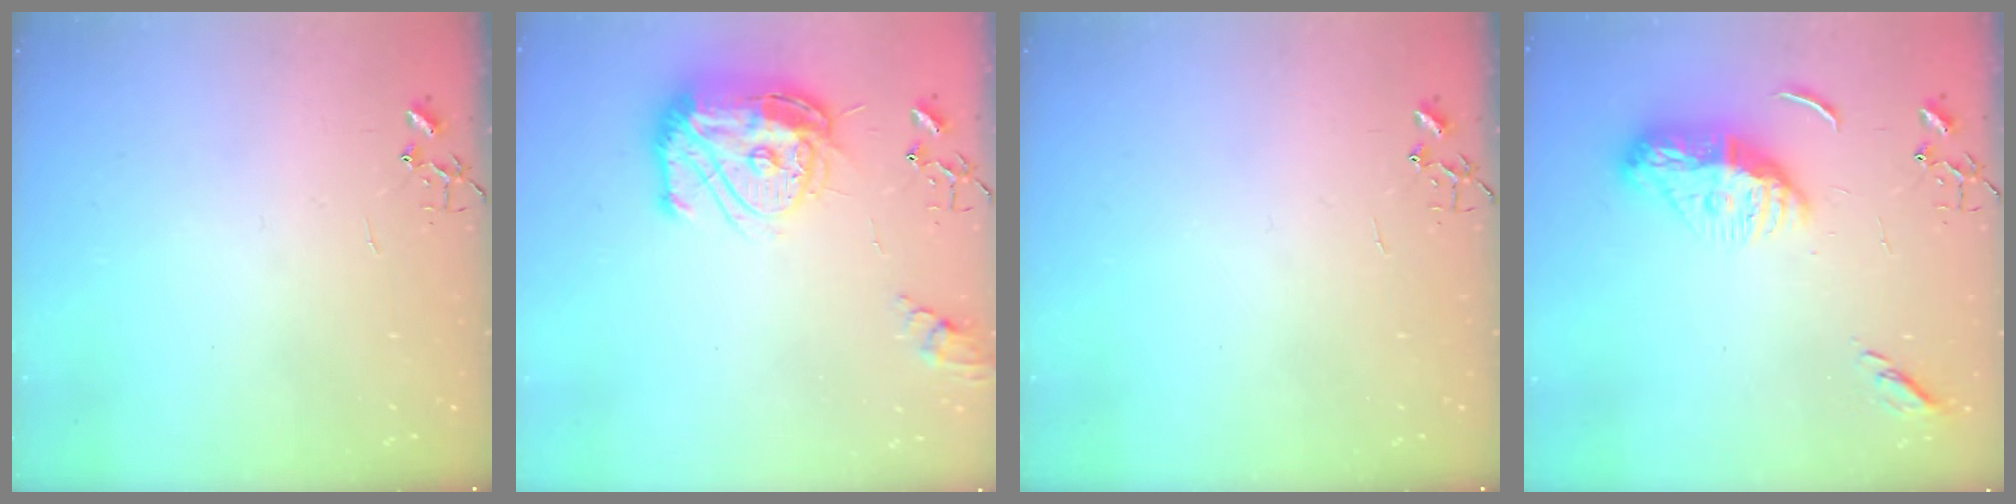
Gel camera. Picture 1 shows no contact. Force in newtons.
{"total": 18.0, "press": 17.9, "slide": 1.6}
{"total": 0.0}
{"total": 12.4, "press": 12.4, "slide": 1.3}